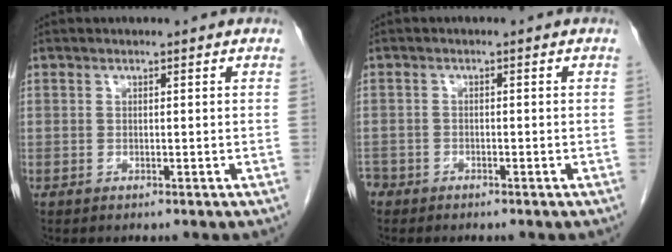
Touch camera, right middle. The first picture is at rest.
{"total": 2.7, "force": [-2.2, 1.6, 0.3], "torque": [-0.007, 0.004, -0.043]}